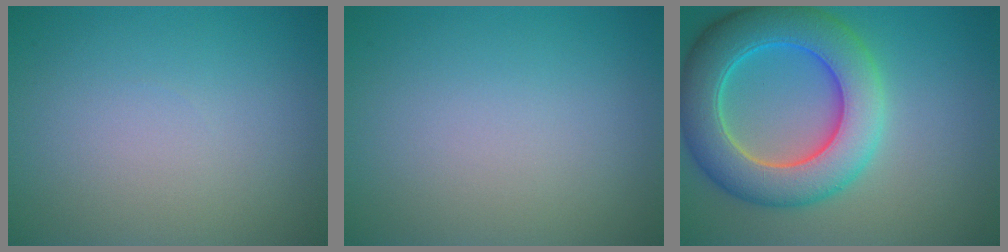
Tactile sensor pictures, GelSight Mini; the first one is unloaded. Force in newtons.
{"total": 0.0}
{"total": 9.2, "press": 9.2, "slide": 0.2}